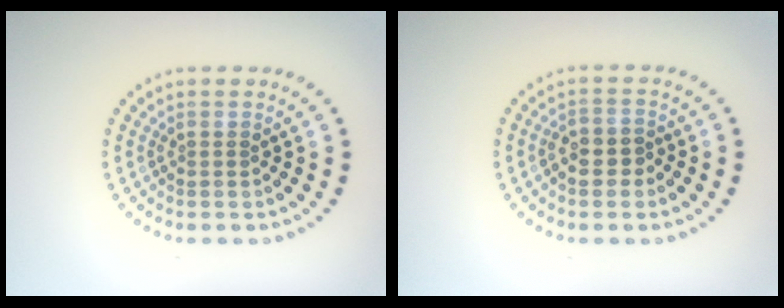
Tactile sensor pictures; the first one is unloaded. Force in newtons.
{"total": 2.4, "press": 2.2, "slide": 1.0}